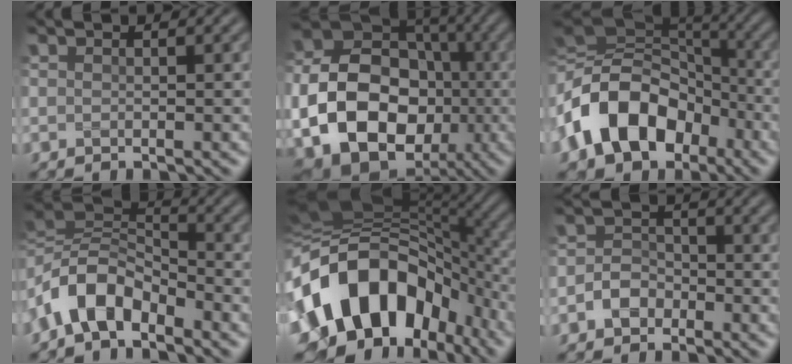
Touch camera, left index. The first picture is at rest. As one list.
[{"total": 15.2, "force": [-3.2, 11.9, 9.0], "torque": [-0.176, -0.023, -0.057]}, {"total": 13.6, "force": [-4.4, 9.6, 8.5], "torque": [-0.169, 0.005, -0.090]}, {"total": 6.8, "force": [-3.9, 3.7, 4.2], "torque": [-0.079, 0.012, -0.086]}, {"total": 15.0, "force": [-4.8, 10.3, 9.7], "torque": [-0.164, 0.009, -0.093]}, {"total": 2.2, "force": [-1.2, 1.6, 0.9], "torque": [-0.016, 0.012, -0.026]}]